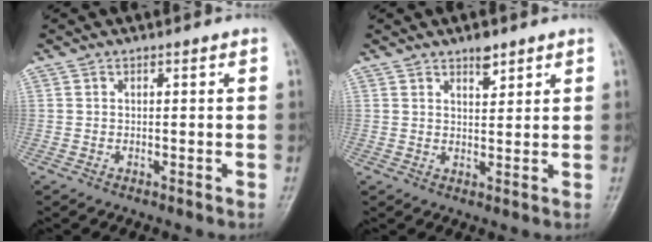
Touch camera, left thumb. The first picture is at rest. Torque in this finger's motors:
{"motor_torque": [1.10, -0.03, 0.57, -0.24, 0.00]}